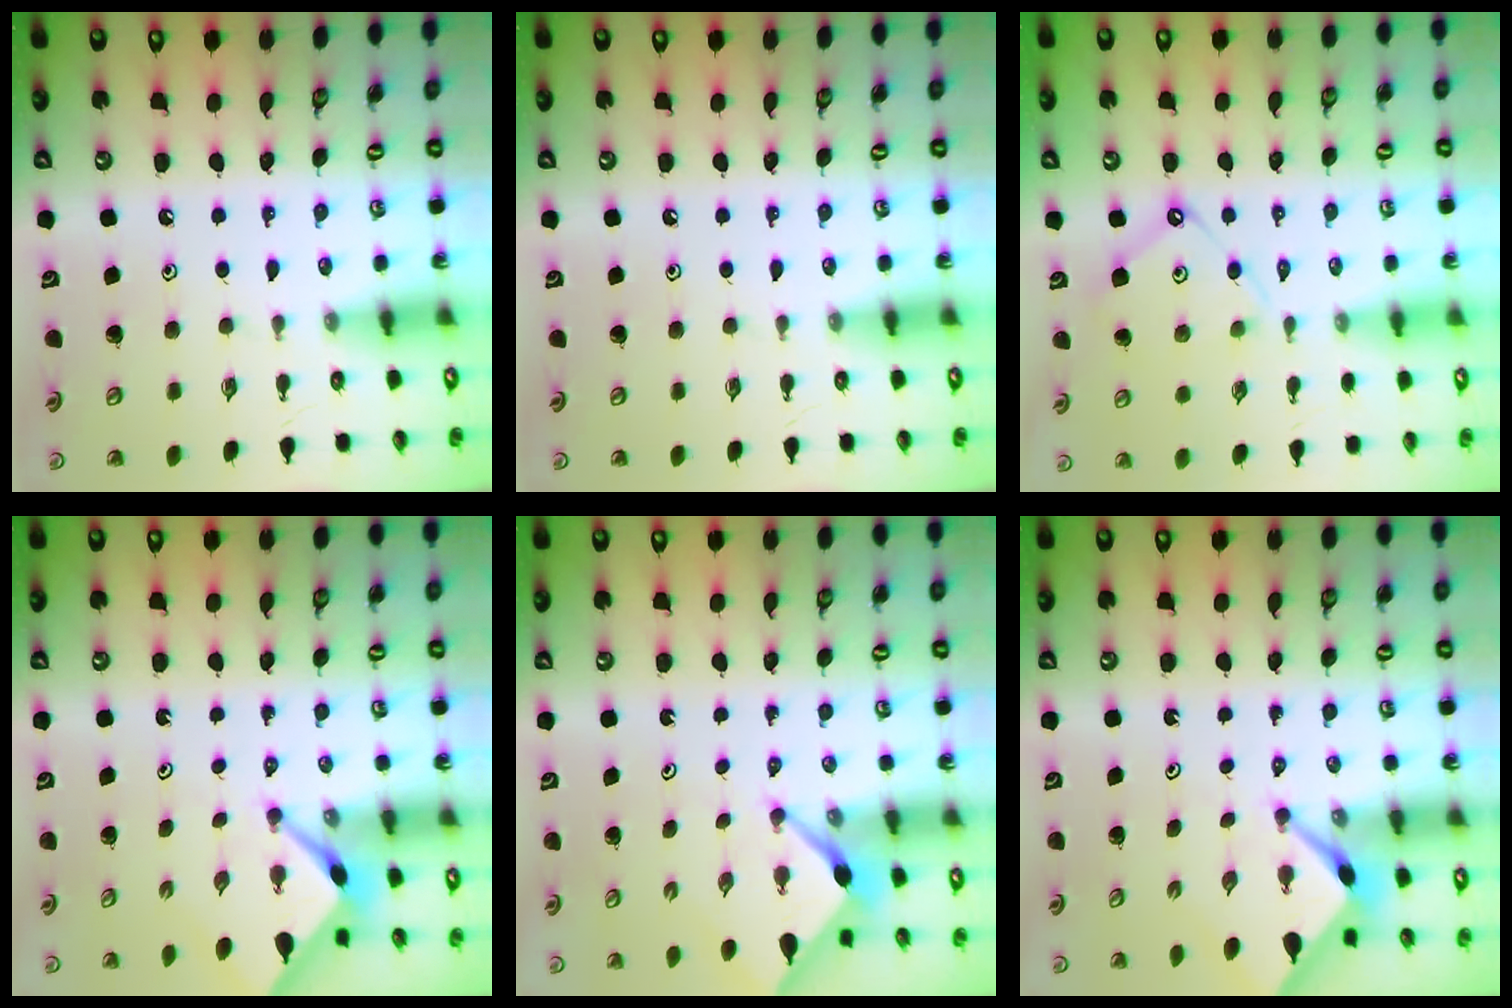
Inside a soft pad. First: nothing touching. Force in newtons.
{"total": 0.0}
{"total": 8.9, "press": 8.9, "slide": 0.8}
{"total": 2.4, "press": 2.4, "slide": 0.3}
{"total": 2.5, "press": 2.4, "slide": 0.3}
{"total": 2.4, "press": 2.4, "slide": 0.3}